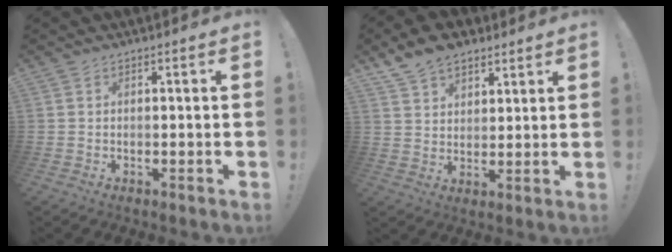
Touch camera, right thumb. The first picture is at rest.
{"total": 9.1, "force": [7.0, 5.1, 2.8], "torque": [-0.053, -0.038, 0.137]}